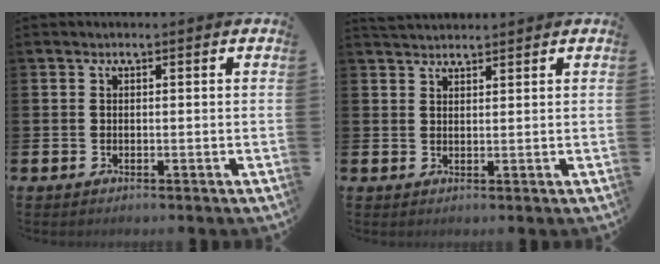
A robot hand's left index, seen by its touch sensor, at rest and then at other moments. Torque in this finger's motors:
{"motor_torque": [0.05, 0.00, -0.03, 0.00]}